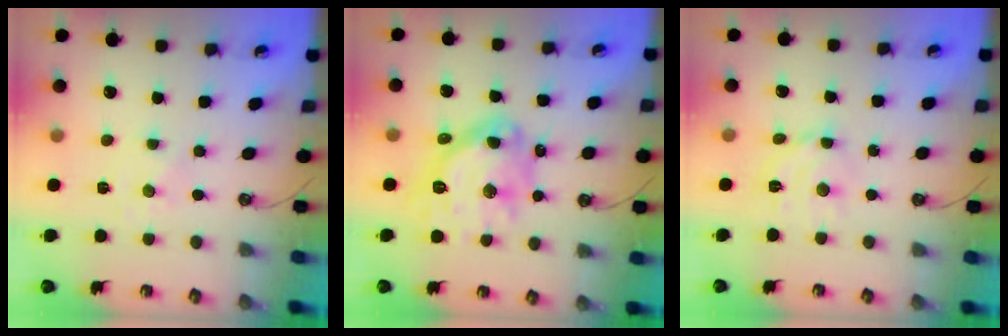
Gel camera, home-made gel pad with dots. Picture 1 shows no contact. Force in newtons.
{"total": 18.4, "press": 18.3, "slide": 1.9}
{"total": 9.3, "press": 9.3, "slide": 0.7}